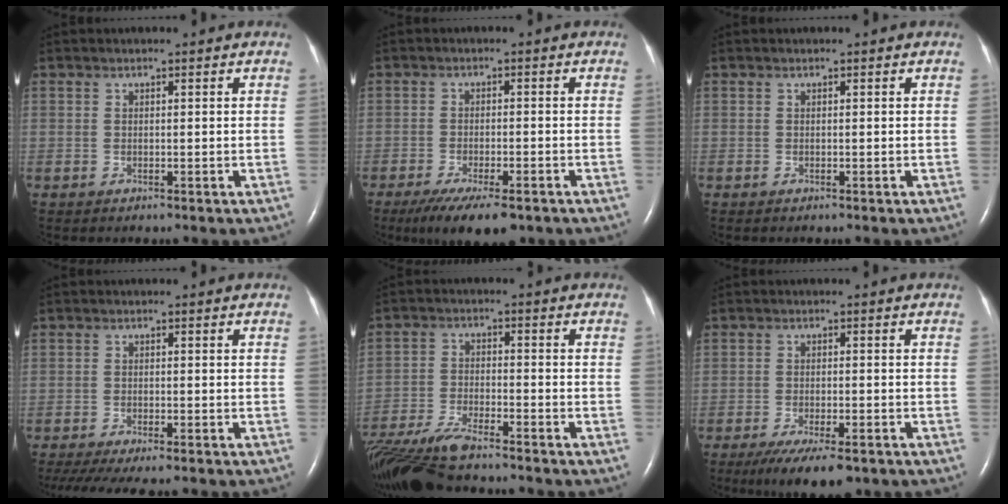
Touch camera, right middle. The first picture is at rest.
{"total": 9.9, "force": [-7.1, 2.6, 6.4], "torque": [-0.099, -0.017, -0.107]}
{"total": 0.0}
{"total": 10.8, "force": [-9.0, 1.8, 5.7], "torque": [-0.090, -0.013, -0.131]}
{"total": 11.2, "force": [-9.9, 1.1, 5.2], "torque": [-0.097, -0.025, -0.171]}
{"total": 9.0, "force": [-6.3, 2.4, 5.9], "torque": [-0.091, -0.017, -0.096]}